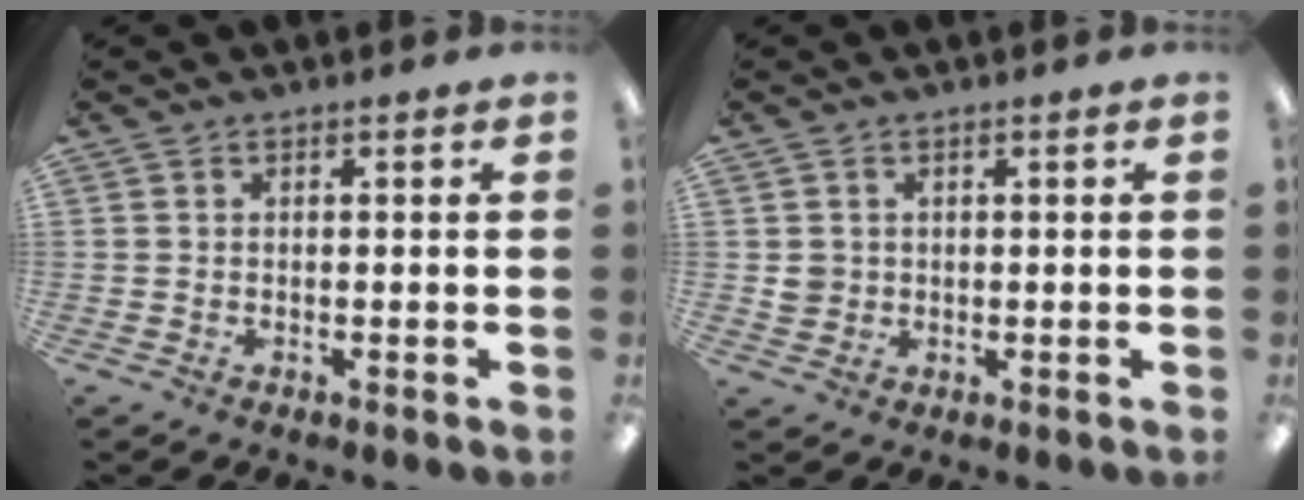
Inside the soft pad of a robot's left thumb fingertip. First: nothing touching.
{"total": 2.9, "force": [0.5, 2.8, 0.6], "torque": [-0.015, 0.004, 0.010]}